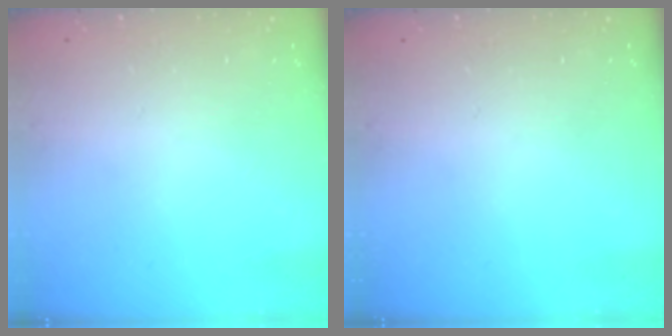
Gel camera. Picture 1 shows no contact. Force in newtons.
{"total": 0.0}